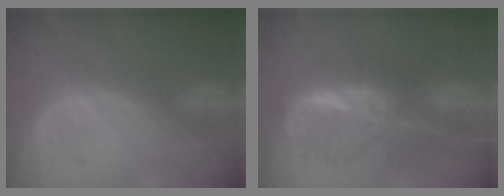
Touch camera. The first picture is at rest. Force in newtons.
{"total": 9.0, "press": 9.0, "slide": 0.6}